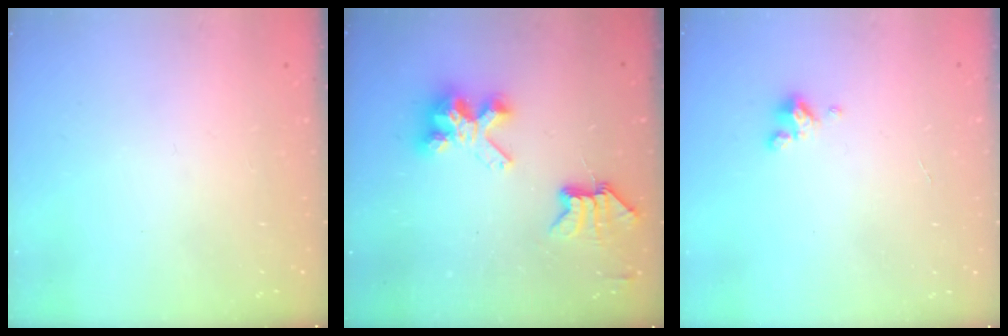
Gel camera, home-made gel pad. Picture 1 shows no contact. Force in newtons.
{"total": 7.1, "press": 7.1, "slide": 0.1}
{"total": 2.5, "press": 2.5, "slide": 0.3}